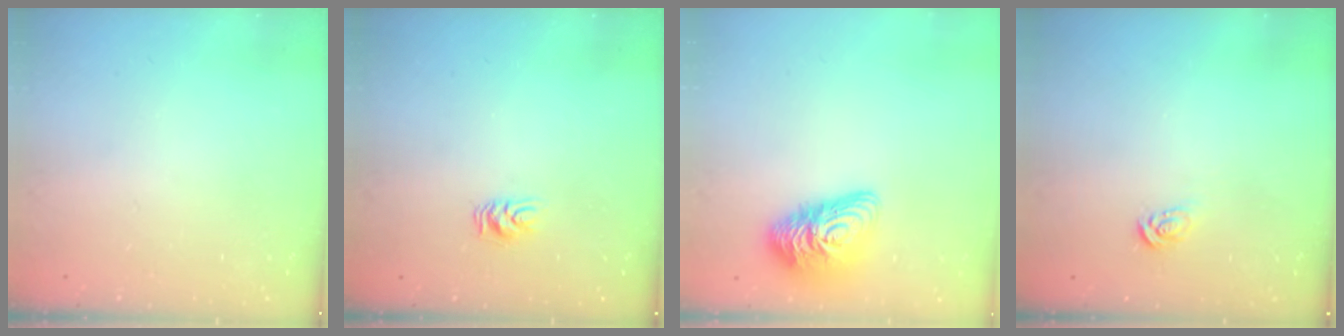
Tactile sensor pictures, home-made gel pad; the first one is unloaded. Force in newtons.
{"total": 5.2, "press": 5.2, "slide": 0.5}
{"total": 13.8, "press": 13.8, "slide": 0.9}
{"total": 3.8, "press": 3.8, "slide": 0.4}